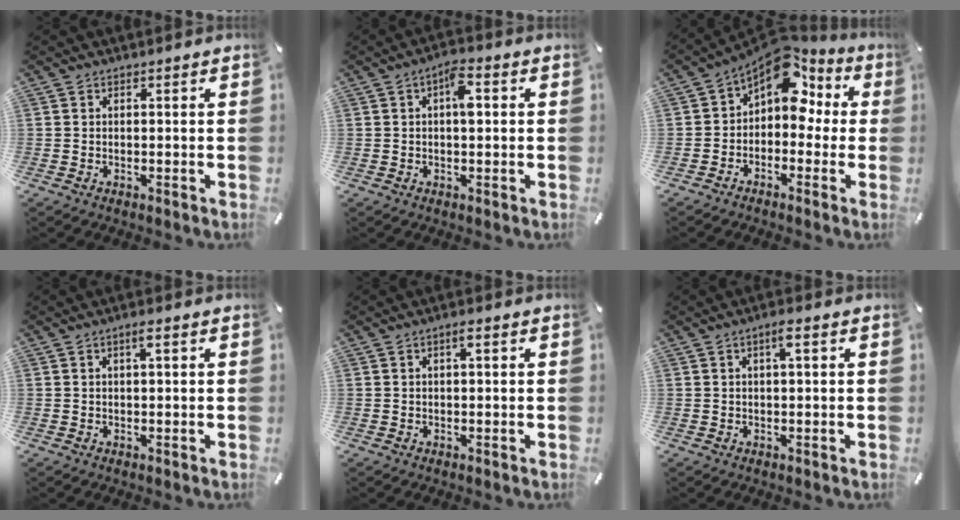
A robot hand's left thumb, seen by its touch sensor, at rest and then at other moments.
{"total": 5.0, "force": [0.8, 2.2, 4.4], "torque": [-0.066, 0.005, 0.005]}
{"total": 11.7, "force": [5.6, 7.4, 7.2], "torque": [-0.107, -0.034, 0.098]}
{"total": 2.1, "force": [0.8, 0.6, 1.8], "torque": [-0.038, 0.005, 0.012]}
{"total": 1.8, "force": [0.5, 0.7, 1.6], "torque": [-0.032, 0.005, 0.007]}
{"total": 2.8, "force": [0.9, 0.8, 2.5], "torque": [-0.051, 0.006, 0.014]}